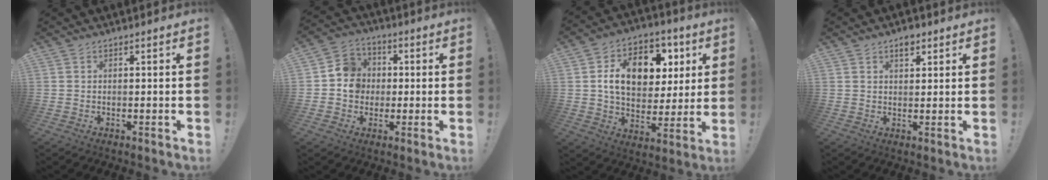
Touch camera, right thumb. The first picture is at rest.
{"total": 9.3, "force": [-0.9, 8.7, 3.2], "torque": [-0.035, 0.024, -0.010]}
{"total": 16.6, "force": [4.7, 11.5, 11.0], "torque": [-0.160, -0.009, 0.087]}
{"total": 3.4, "force": [2.1, 2.0, 1.9], "torque": [-0.018, -0.008, 0.034]}